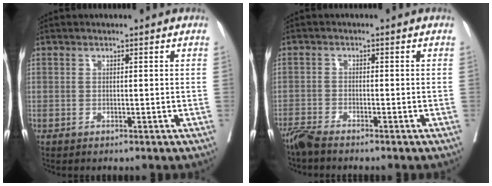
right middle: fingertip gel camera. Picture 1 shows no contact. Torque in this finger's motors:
{"motor_torque": [0.32, -0.31, 0.48, 0.11]}